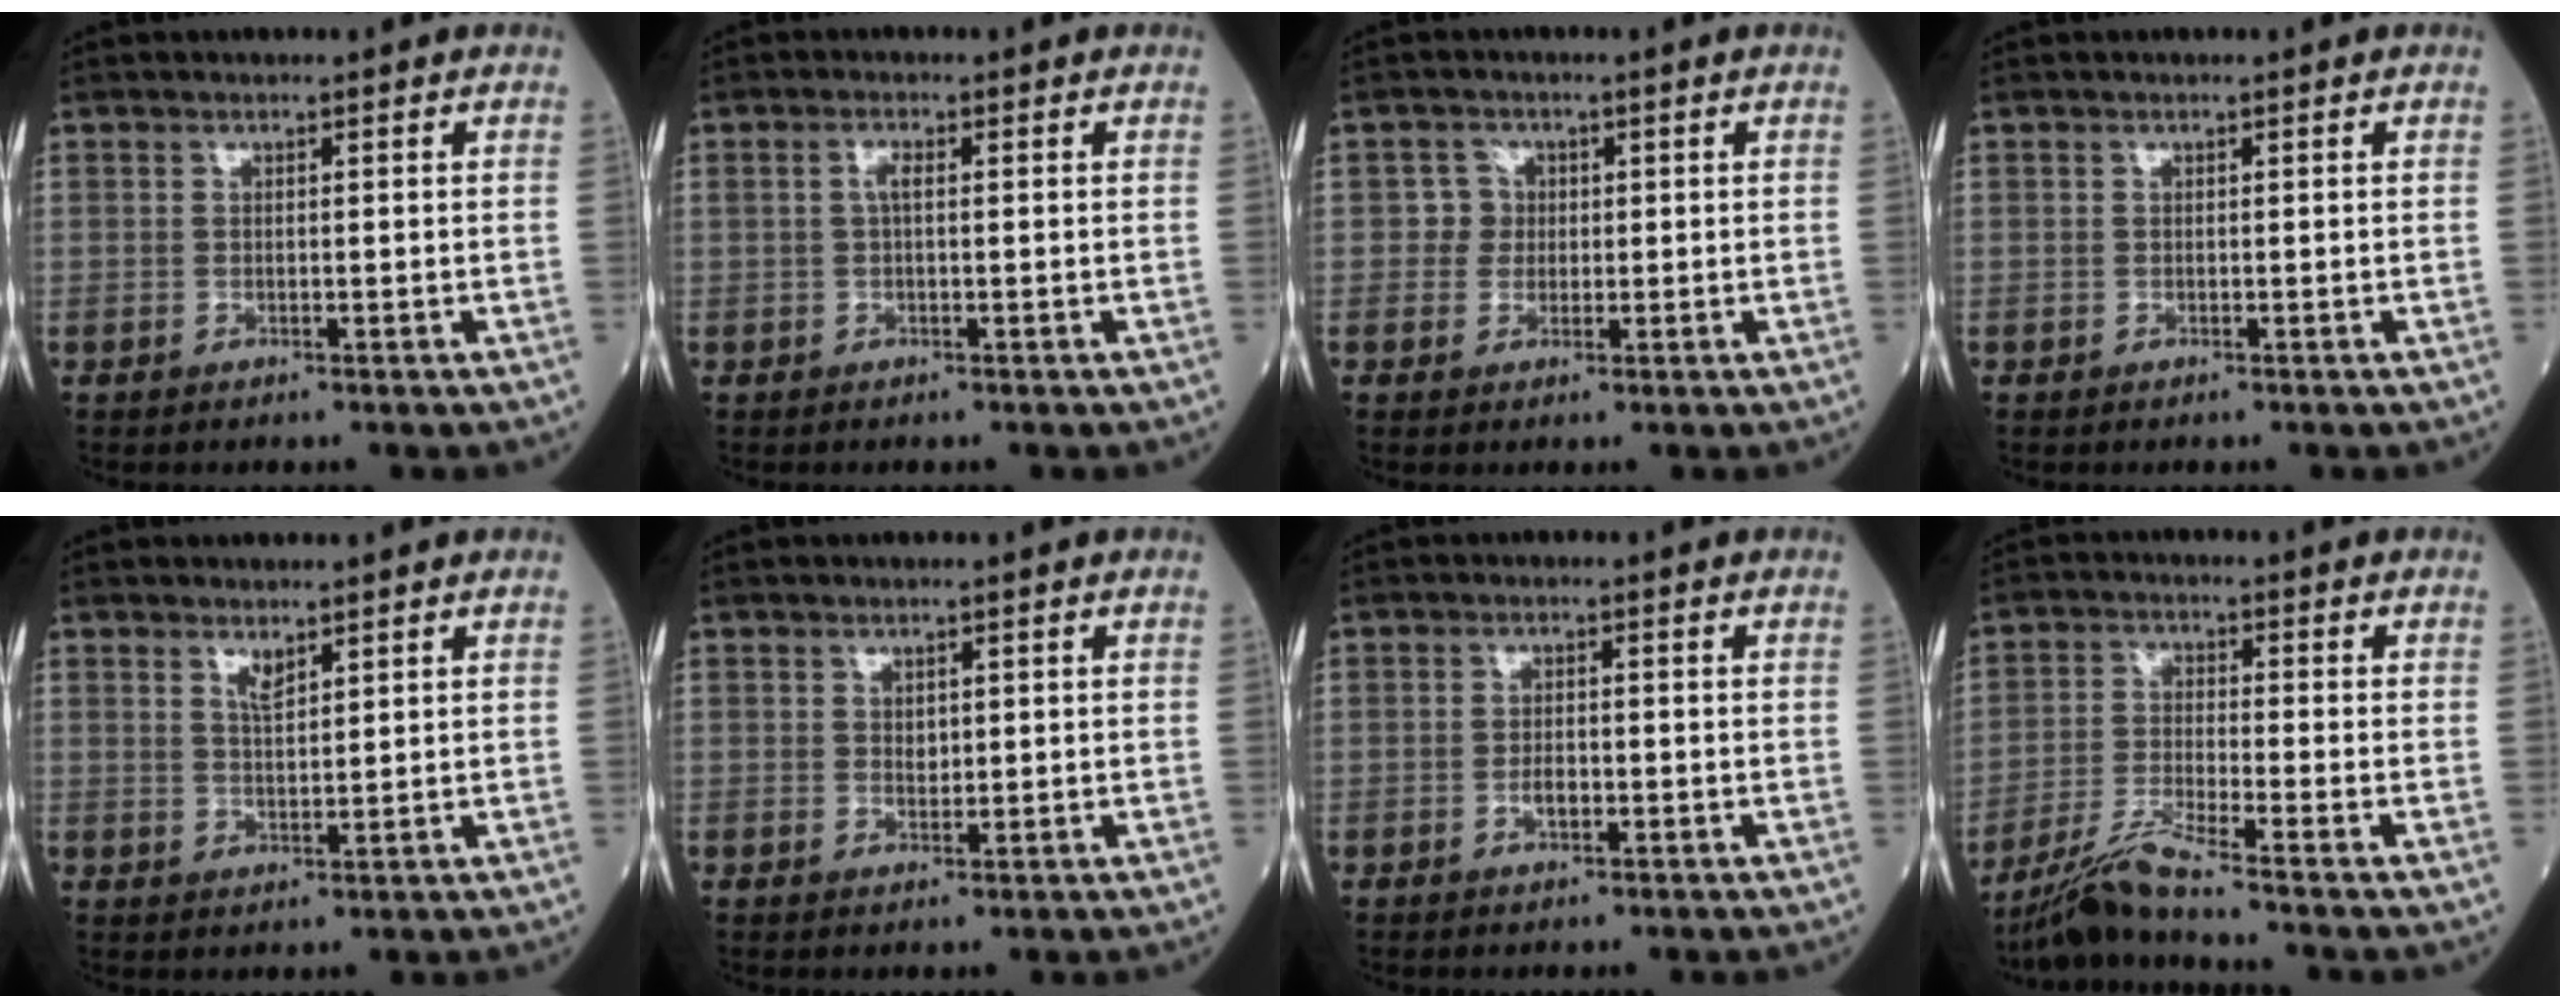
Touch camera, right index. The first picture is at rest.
{"total": 1.6, "force": [0.2, 0.4, 1.5], "torque": [-0.032, 0.003, 0.004]}
{"total": 2.6, "force": [0.3, 2.6, 0.2], "torque": [0.005, 0.008, 0.006]}
{"total": 0.0}
{"total": 2.1, "force": [1.6, 0.5, 1.3], "torque": [-0.027, -0.005, 0.033]}
{"total": 1.1, "force": [0.4, 0.8, 0.7], "torque": [-0.011, -0.002, 0.008]}
{"total": 1.9, "force": [-0.7, 0.8, 1.5], "torque": [-0.027, 0.002, -0.011]}
{"total": 6.2, "force": [-5.3, -1.6, 2.8], "torque": [-0.062, -0.029, -0.107]}